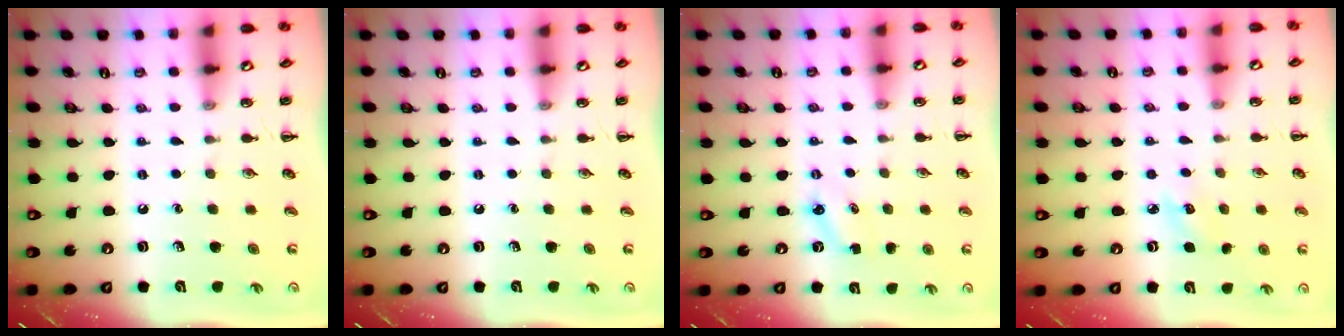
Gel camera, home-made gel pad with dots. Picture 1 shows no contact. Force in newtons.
{"total": 0.0}
{"total": 2.9, "press": 2.8, "slide": 0.9}
{"total": 4.5, "press": 4.4, "slide": 1.0}